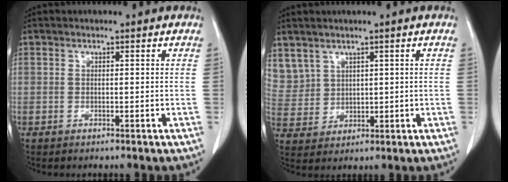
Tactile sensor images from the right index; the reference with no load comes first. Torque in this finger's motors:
{"motor_torque": [-0.30, 0.27, -0.09, 0.00]}